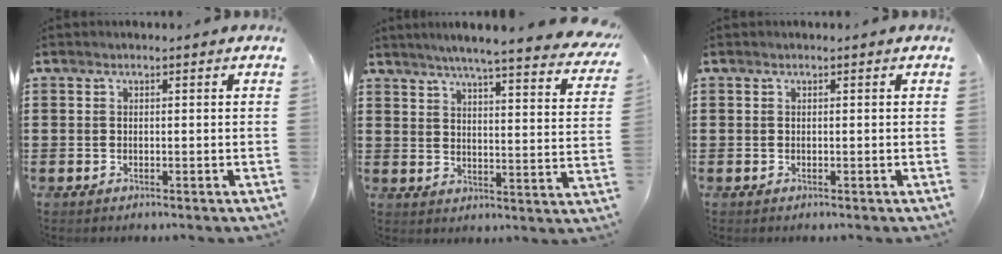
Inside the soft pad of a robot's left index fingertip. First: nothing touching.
{"total": 5.2, "force": [4.5, -0.6, 2.6], "torque": [-0.070, -0.032, 0.071]}
{"total": 0.0}